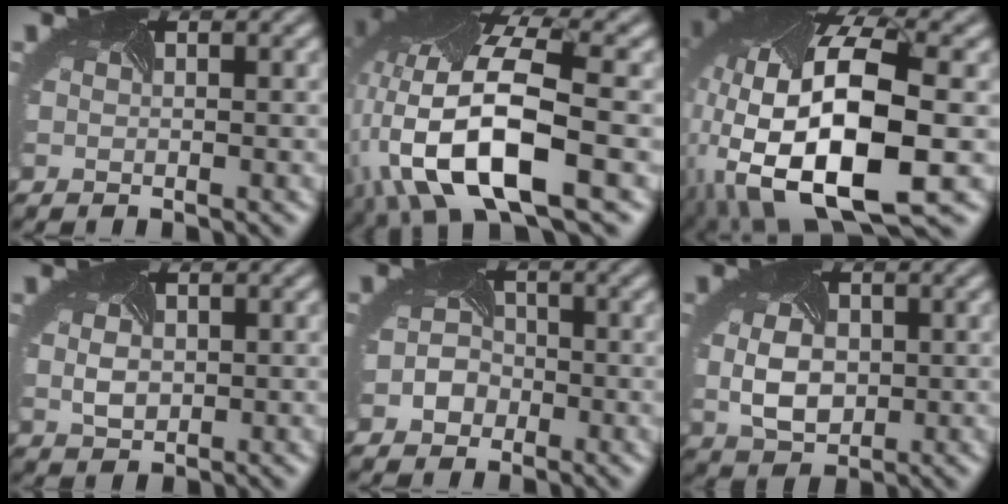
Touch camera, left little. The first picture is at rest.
{"total": 13.9, "force": [-4.0, 6.6, 11.6], "torque": [-0.247, -0.018, -0.065]}
{"total": 17.6, "force": [-3.2, 8.6, 15.0], "torque": [-0.300, -0.038, -0.037]}
{"total": 1.9, "force": [0.1, 1.5, 1.1], "torque": [-0.029, -0.006, 0.010]}
{"total": 2.3, "force": [-1.2, 1.9, 0.6], "torque": [-0.010, -0.003, -0.024]}
{"total": 4.6, "force": [-0.1, 3.3, 3.1], "torque": [-0.065, -0.005, 0.007]}